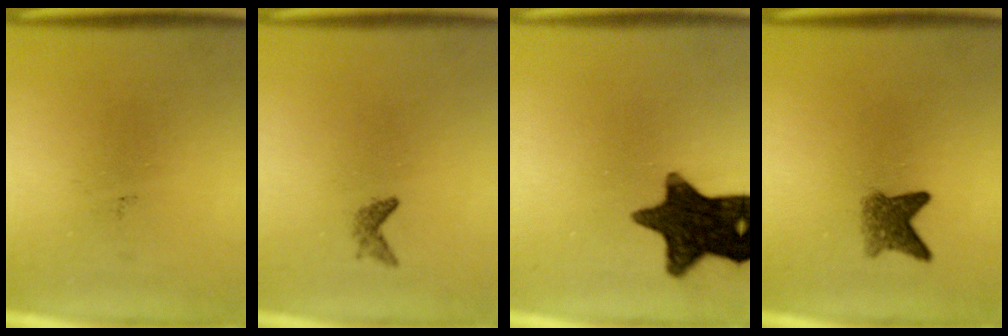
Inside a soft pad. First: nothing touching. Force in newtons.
{"total": 1.1}
{"total": 15.3}
{"total": 3.5}